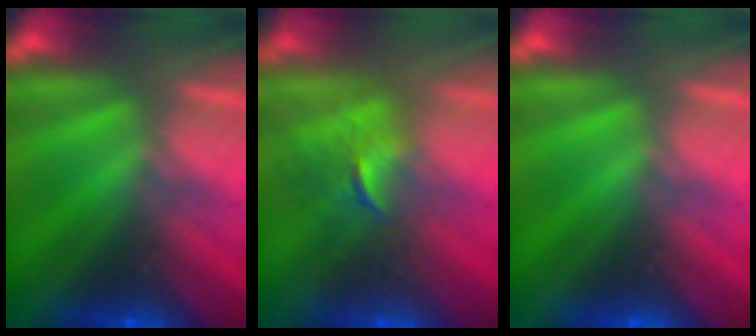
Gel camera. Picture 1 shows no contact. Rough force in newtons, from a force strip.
{"total": 2.6}
{"total": 0.0}